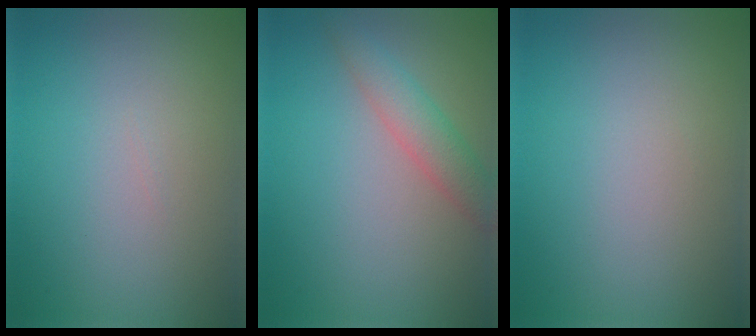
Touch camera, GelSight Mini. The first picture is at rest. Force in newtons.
{"total": 2.9, "press": 2.9, "slide": 0.1}
{"total": 0.0}